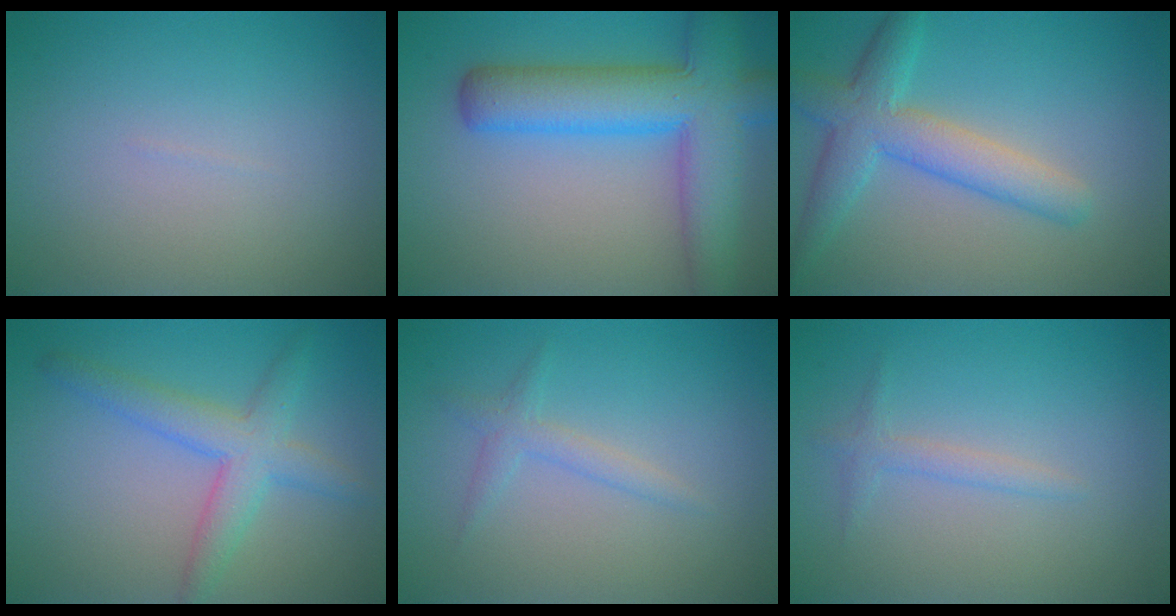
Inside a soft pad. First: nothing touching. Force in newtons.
{"total": 8.9, "press": 8.9, "slide": 0.4}
{"total": 5.1, "press": 5.1, "slide": 0.1}
{"total": 4.0, "press": 4.0, "slide": 0.1}
{"total": 1.5, "press": 1.5, "slide": 0.1}
{"total": 1.3, "press": 1.3, "slide": 0.0}